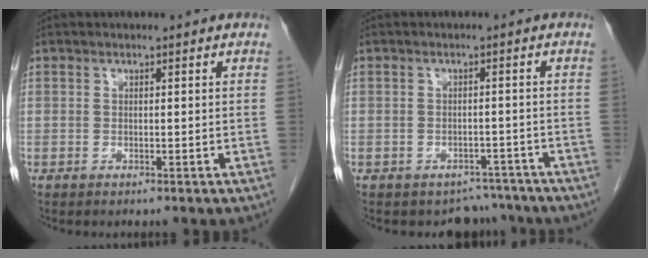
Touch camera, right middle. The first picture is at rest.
{"total": 4.3, "force": [-3.7, 2.2, -0.6], "torque": [0.017, 0.017, -0.047]}